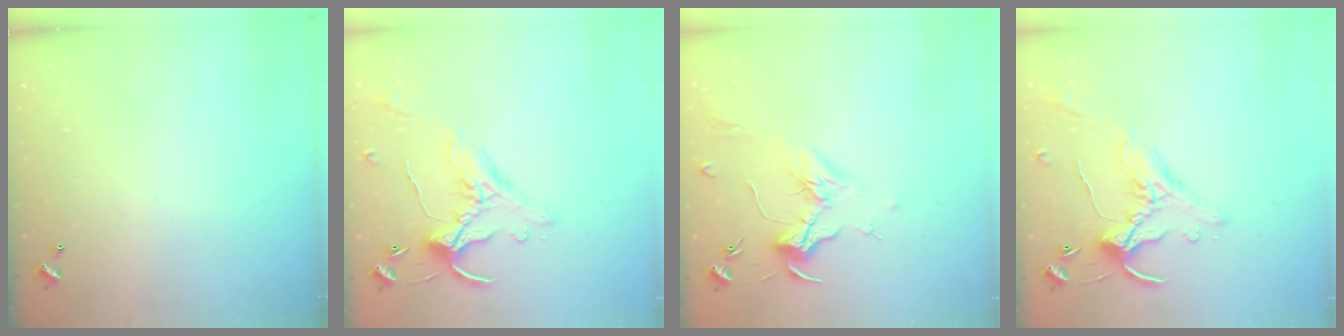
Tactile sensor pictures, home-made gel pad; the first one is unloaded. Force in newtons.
{"total": 0.9, "press": 0.1, "slide": 0.9}
{"total": 1.8, "press": 1.7, "slide": 0.6}
{"total": 0.9, "press": 0.1, "slide": 0.9}